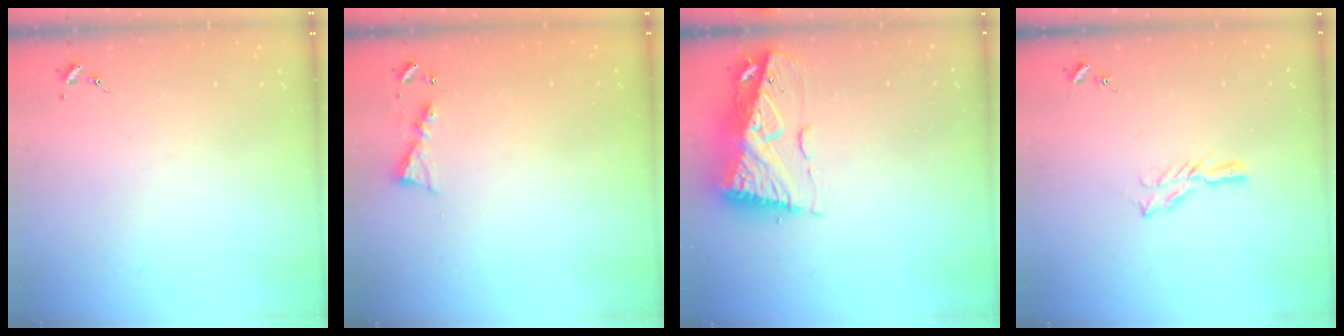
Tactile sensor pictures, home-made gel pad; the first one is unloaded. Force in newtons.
{"total": 4.9, "press": 4.9, "slide": 0.5}
{"total": 10.8, "press": 10.7, "slide": 1.0}
{"total": 5.1, "press": 5.1, "slide": 0.5}